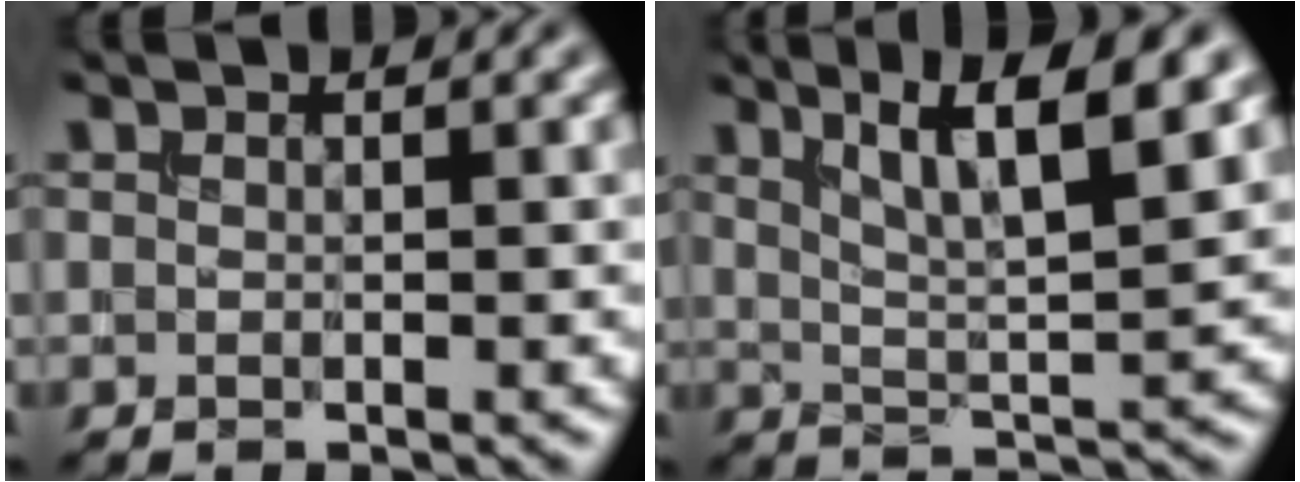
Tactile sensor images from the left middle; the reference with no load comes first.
{"total": 7.2, "force": [3.8, 1.6, 5.9], "torque": [-0.088, 0.001, 0.068]}